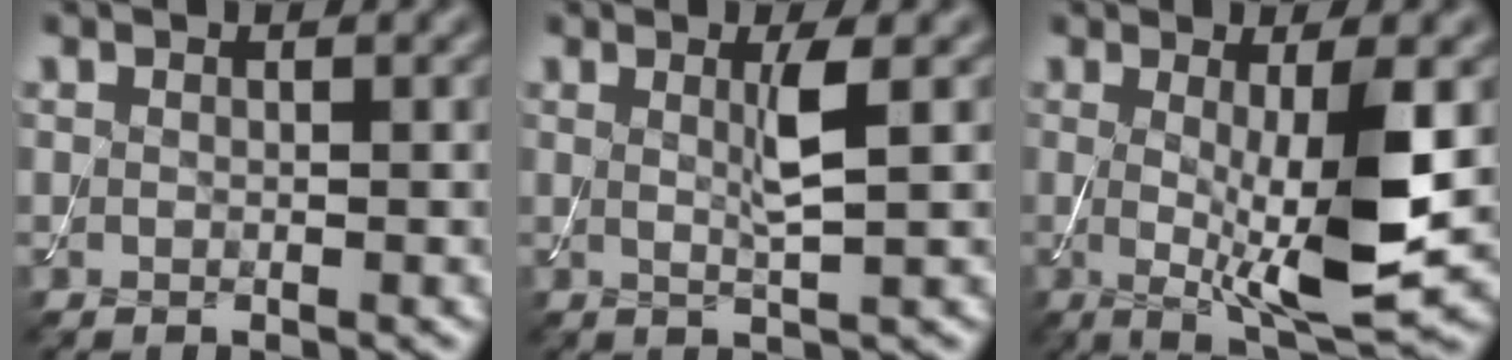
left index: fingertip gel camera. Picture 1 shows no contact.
{"total": 2.6, "force": [0.6, 0.4, 2.5], "torque": [-0.046, -0.004, 0.007]}
{"total": 7.6, "force": [-0.2, 1.4, 7.5], "torque": [-0.118, -0.019, 0.003]}